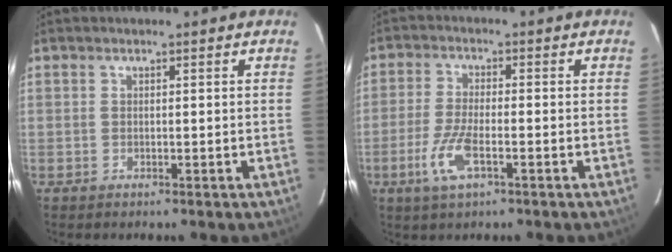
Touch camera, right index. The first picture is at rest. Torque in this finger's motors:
{"motor_torque": [0.88, -0.35, 0.24, 0.06]}